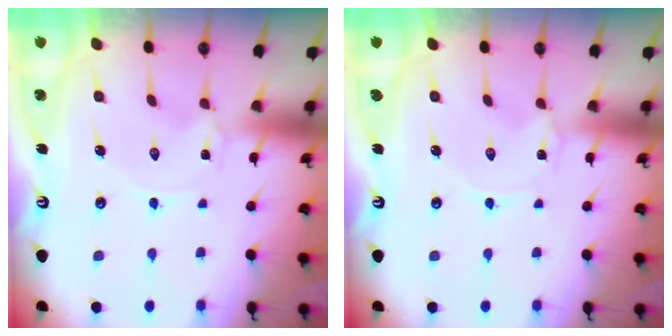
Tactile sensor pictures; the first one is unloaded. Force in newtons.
{"total": 0.0}